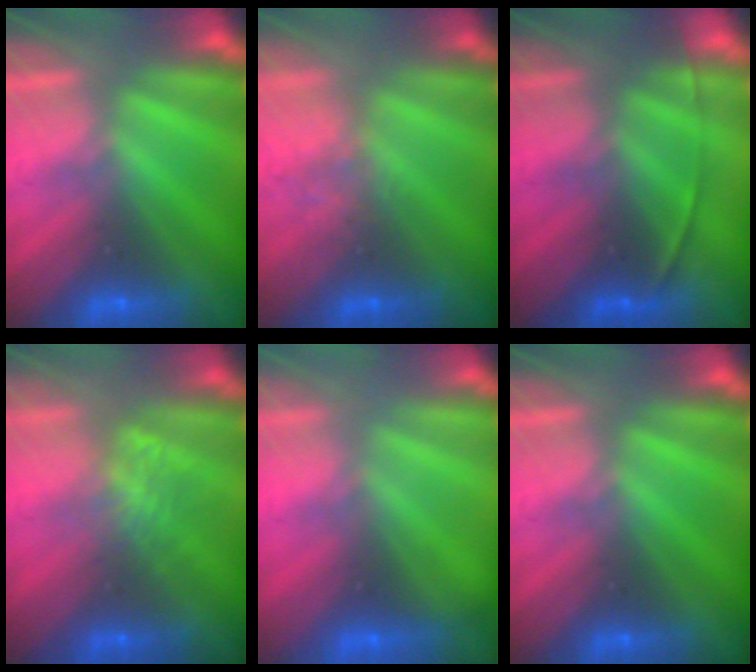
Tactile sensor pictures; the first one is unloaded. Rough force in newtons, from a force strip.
{"total": 2.2}
{"total": 1.8}
{"total": 1.9}
{"total": 2.1}
{"total": 0.0}